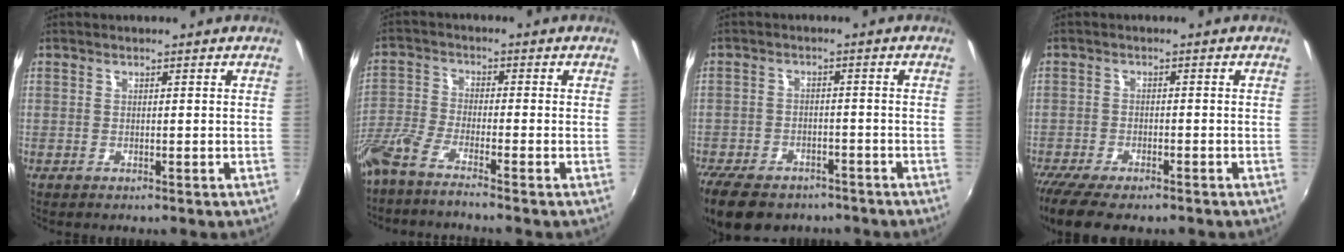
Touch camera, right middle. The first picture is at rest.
{"total": 6.3, "force": [-5.2, -0.2, 3.6], "torque": [-0.089, -0.013, -0.107]}
{"total": 13.7, "force": [-10.3, 6.6, 6.1], "torque": [-0.153, -0.021, -0.163]}
{"total": 9.1, "force": [-7.3, 2.4, 4.9], "torque": [-0.122, -0.039, -0.128]}